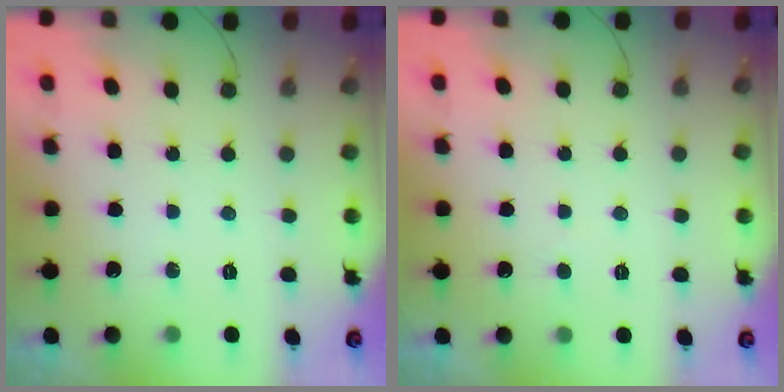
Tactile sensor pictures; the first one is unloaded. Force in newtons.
{"total": 1.4, "press": 1.4, "slide": 0.2}